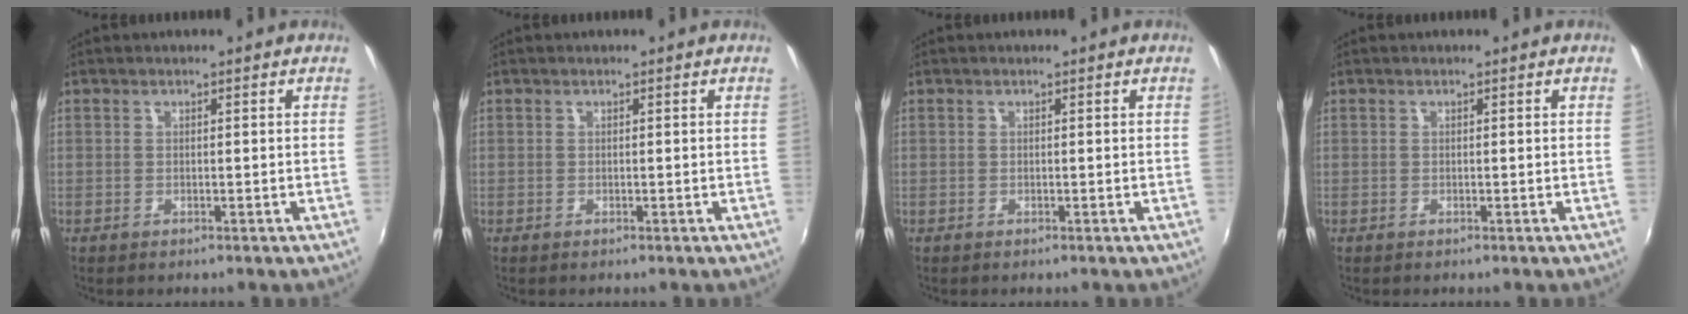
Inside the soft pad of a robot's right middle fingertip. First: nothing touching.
{"total": 0.0}
{"total": 0.0}
{"total": 0.0}